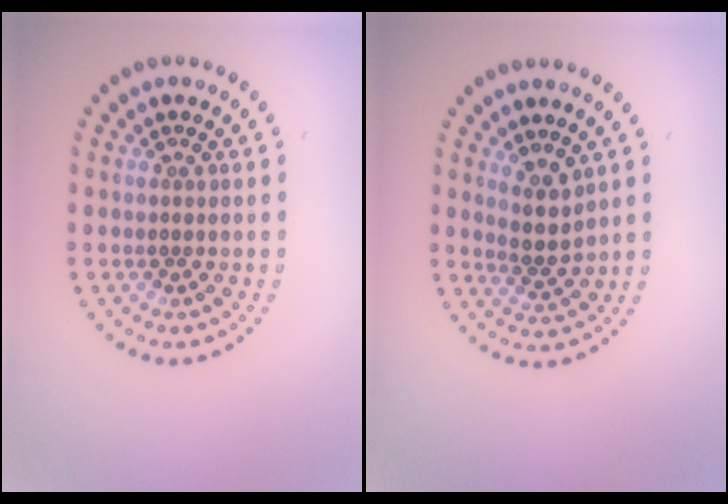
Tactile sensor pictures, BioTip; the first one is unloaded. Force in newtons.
{"total": 2.4, "press": 1.8, "slide": 1.7}